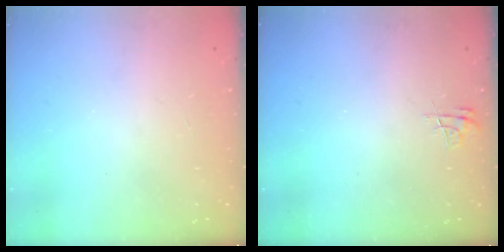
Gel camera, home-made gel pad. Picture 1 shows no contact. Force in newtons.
{"total": 3.9, "press": 3.8, "slide": 0.4}